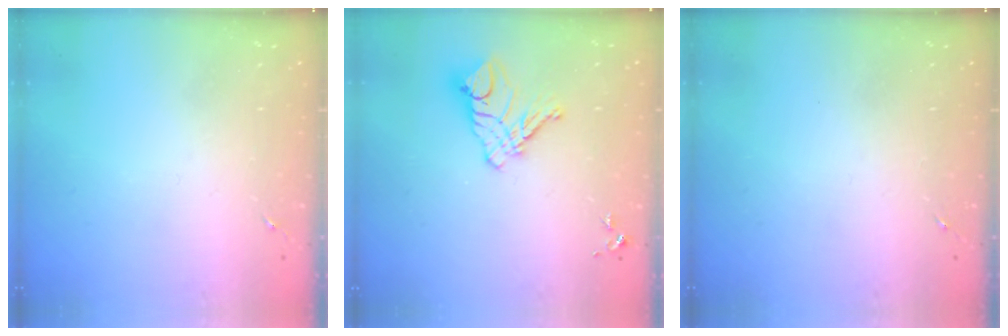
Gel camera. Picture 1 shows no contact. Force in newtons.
{"total": 11.6, "press": 11.5, "slide": 1.1}
{"total": 0.0}